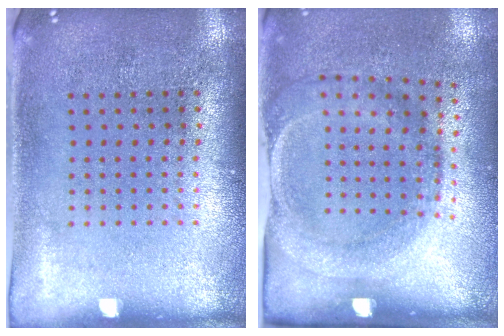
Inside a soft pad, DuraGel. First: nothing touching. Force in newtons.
{"total": 1.8, "press": 1.2, "slide": 1.4}